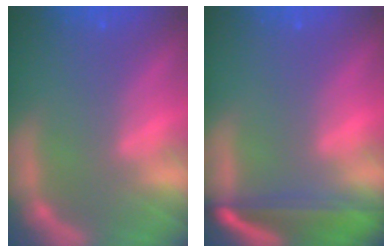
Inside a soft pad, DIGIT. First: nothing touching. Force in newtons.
{"total": 7.1}